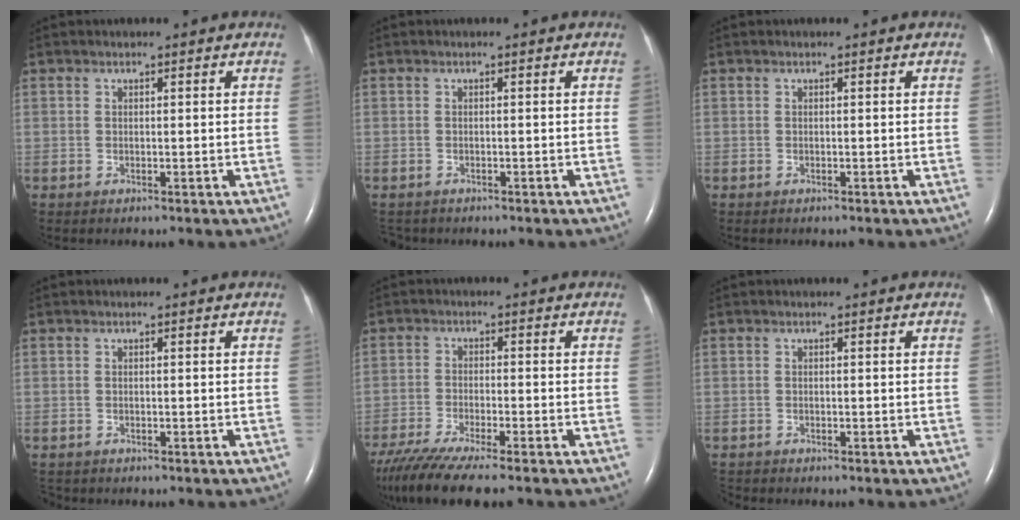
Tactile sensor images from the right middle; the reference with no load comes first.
{"total": 2.2, "force": [-1.9, 1.2, 0.3], "torque": [-0.007, -0.003, -0.026]}
{"total": 0.0}
{"total": 2.0, "force": [-1.7, 1.0, 0.4], "torque": [-0.009, -0.004, -0.021]}
{"total": 11.8, "force": [-9.6, 0.7, 6.7], "torque": [-0.115, -0.028, -0.159]}
{"total": 0.7, "force": [-0.7, 0.0, -0.2], "torque": [0.000, -0.004, -0.011]}